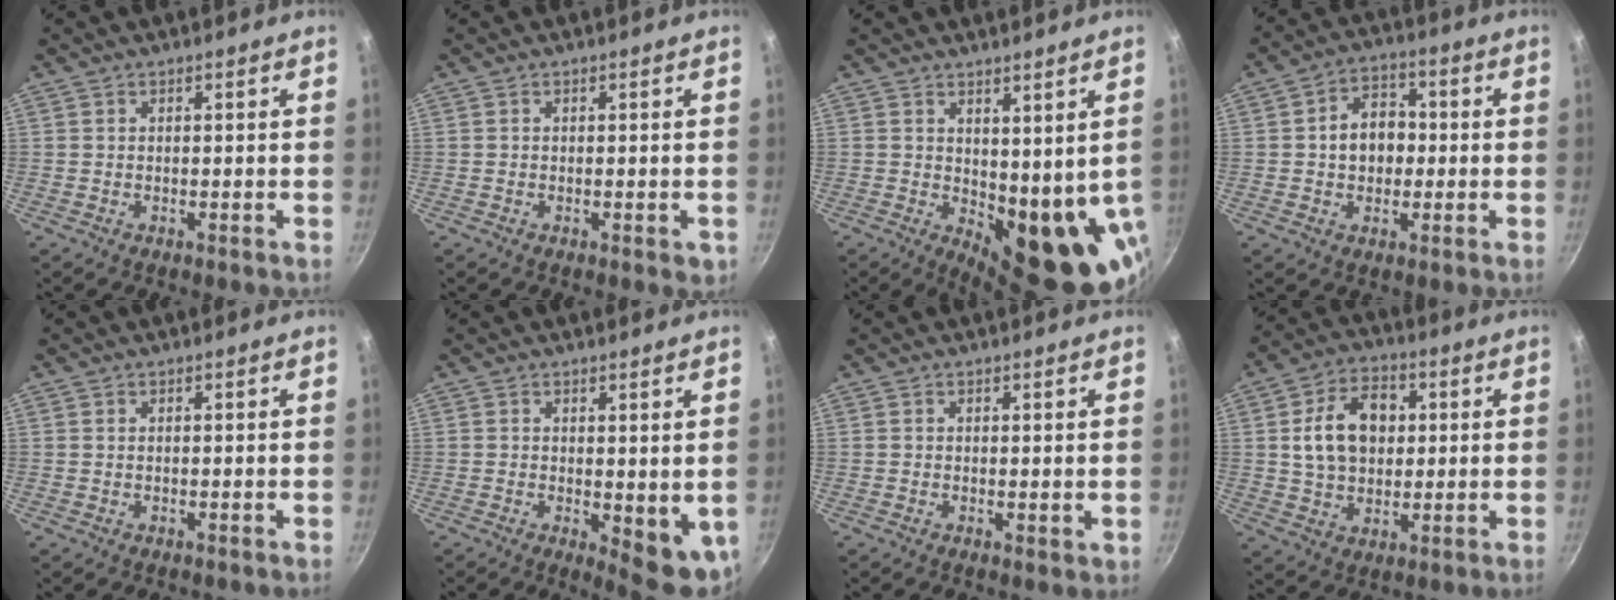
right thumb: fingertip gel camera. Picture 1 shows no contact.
{"total": 1.8, "force": [-0.5, 1.0, 1.5], "torque": [-0.014, -0.002, -0.008]}
{"total": 14.8, "force": [0.6, 6.6, 13.2], "torque": [-0.129, -0.031, 0.029]}
{"total": 8.7, "force": [0.0, 6.6, 5.6], "torque": [-0.052, 0.018, -0.008]}
{"total": 0.0}
{"total": 7.7, "force": [0.0, 3.4, 6.9], "torque": [-0.066, -0.007, 0.010]}
{"total": 1.1, "force": [0.5, 0.6, 0.8], "torque": [-0.009, -0.006, 0.005]}
{"total": 12.9, "force": [2.2, 9.3, 8.6], "torque": [-0.118, 0.008, 0.033]}